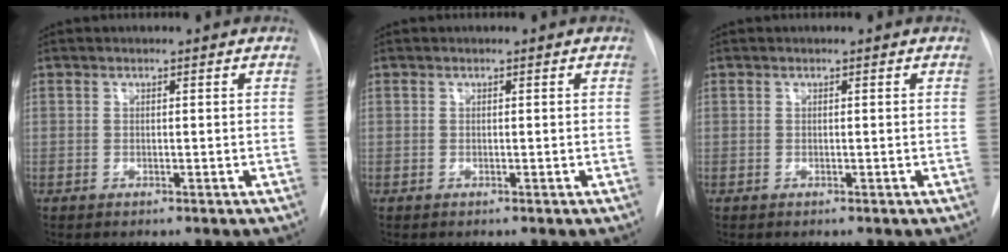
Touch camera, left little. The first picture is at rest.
{"total": 0.0}
{"total": 0.0}